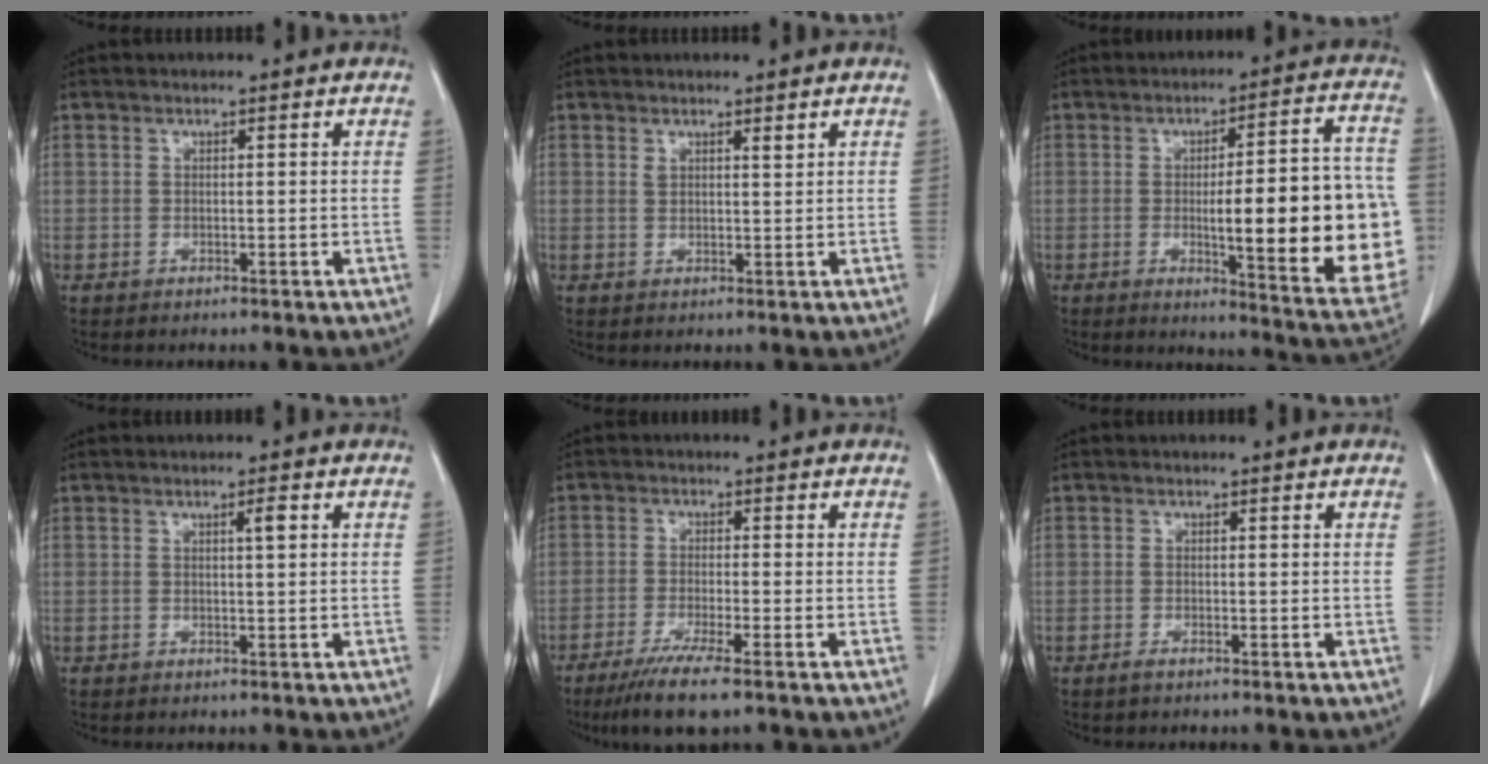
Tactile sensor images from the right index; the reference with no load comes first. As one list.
[{"total": 1.4, "force": [1.0, 0.2, 0.9], "torque": [-0.017, -0.005, 0.019]}, {"total": 21.7, "force": [-2.7, 3.4, 21.2], "torque": [-0.196, 0.017, -0.018]}, {"total": 1.4, "force": [0.5, 0.0, 1.3], "torque": [-0.024, 0.001, 0.008]}, {"total": 6.9, "force": [-4.8, -0.2, 5.0], "torque": [-0.089, -0.019, -0.081]}, {"total": 0.8, "force": [-0.6, 0.1, 0.5], "torque": [-0.012, 0.000, -0.008]}]